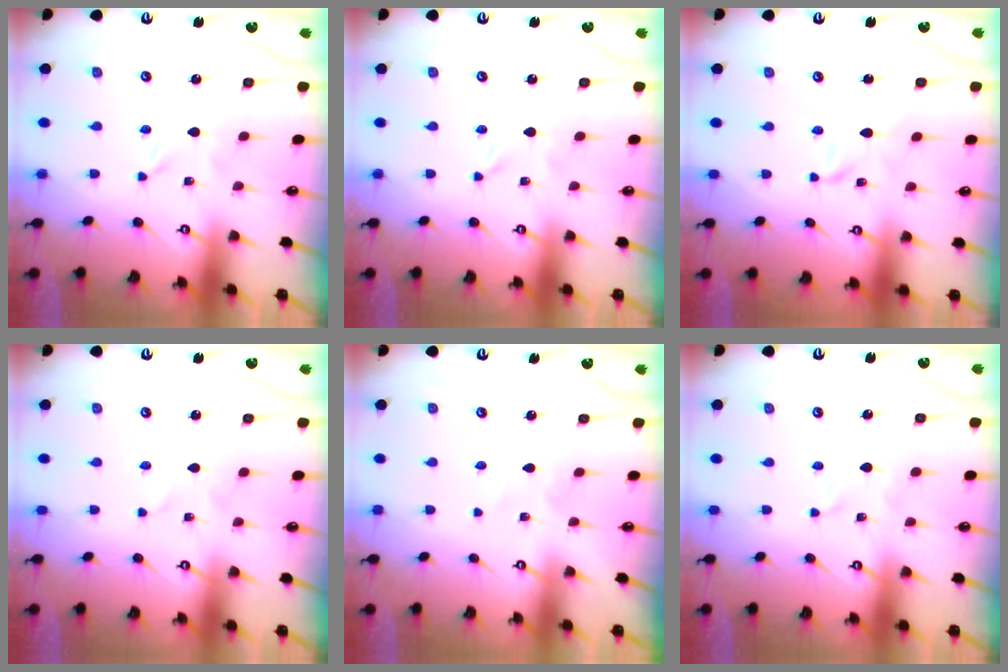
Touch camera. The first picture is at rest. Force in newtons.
{"total": 0.0}
{"total": 4.9, "press": 4.9, "slide": 0.4}
{"total": 0.0}
{"total": 2.2, "press": 2.2, "slide": 0.3}
{"total": 0.0}